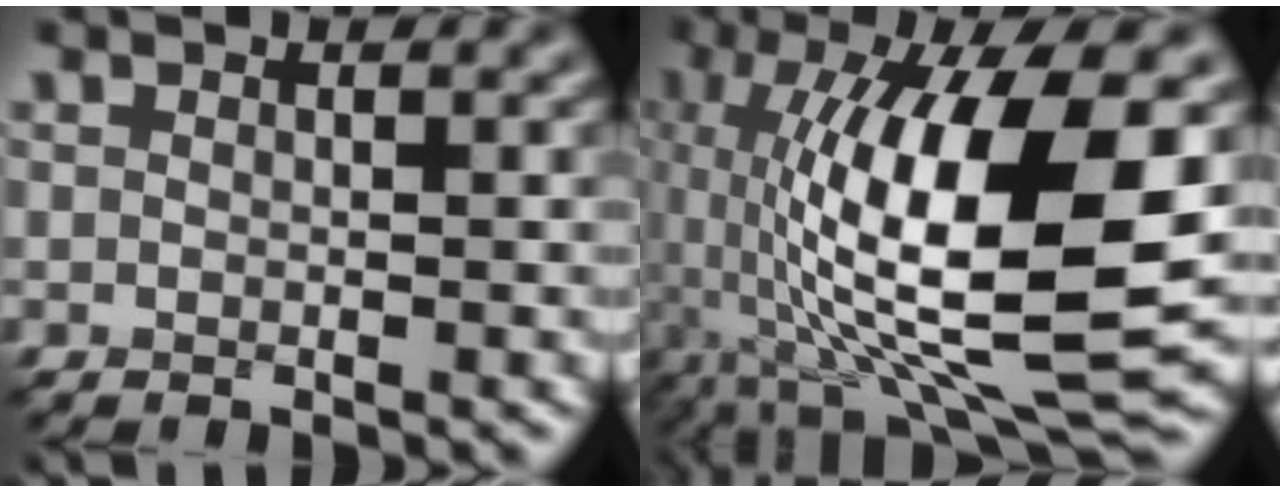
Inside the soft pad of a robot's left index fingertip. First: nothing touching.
{"total": 14.8, "force": [-0.8, 5.2, 13.8], "torque": [-0.244, -0.002, -0.019]}